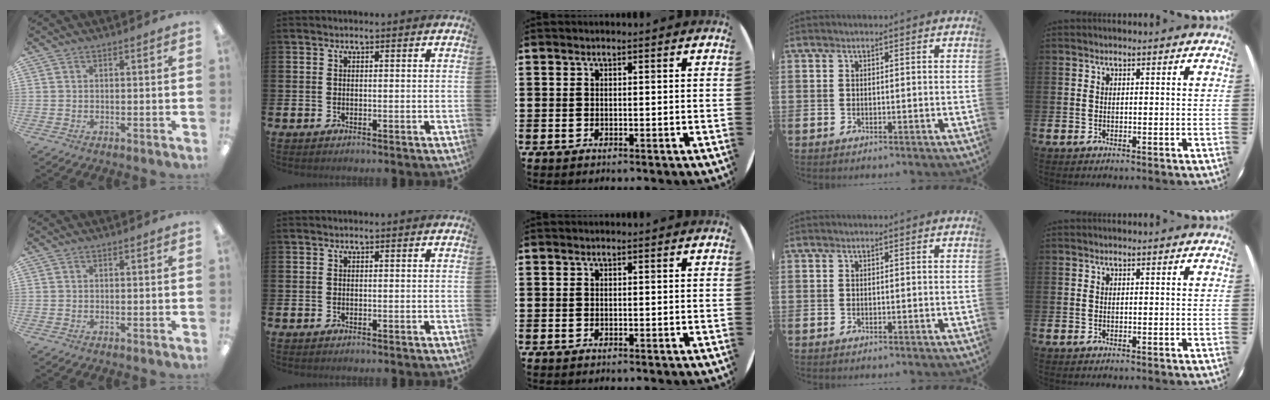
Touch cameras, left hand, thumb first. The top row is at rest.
{}